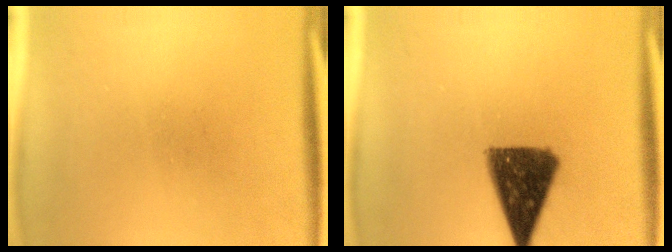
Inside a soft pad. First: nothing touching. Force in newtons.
{"total": 11.5}